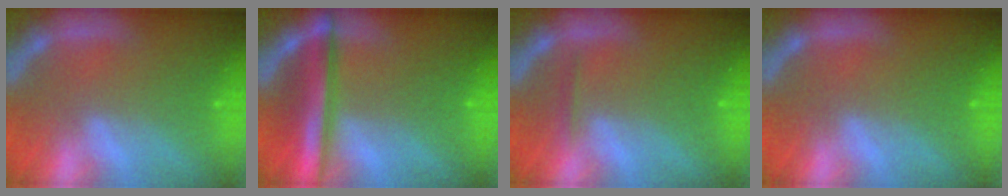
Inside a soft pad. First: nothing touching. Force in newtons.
{"total": 6.0}
{"total": 0.9}
{"total": 0.0}